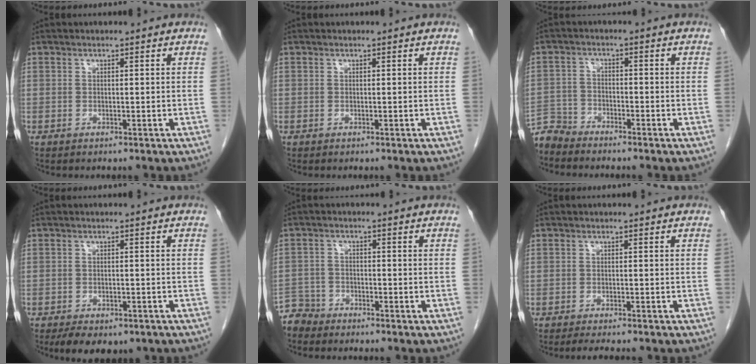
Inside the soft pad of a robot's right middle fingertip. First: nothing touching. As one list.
[{"total": 0.0}, {"total": 4.5, "force": [-4.4, 0.5, -0.6], "torque": [0.014, -0.008, -0.088]}, {"total": 7.1, "force": [-5.1, 3.3, 3.7], "torque": [-0.049, -0.006, -0.067]}, {"total": 4.2, "force": [-3.9, 1.3, -0.9], "torque": [0.017, -0.006, -0.078]}, {"total": 4.0, "force": [-3.5, 0.5, 2.0], "torque": [-0.029, -0.009, -0.046]}]